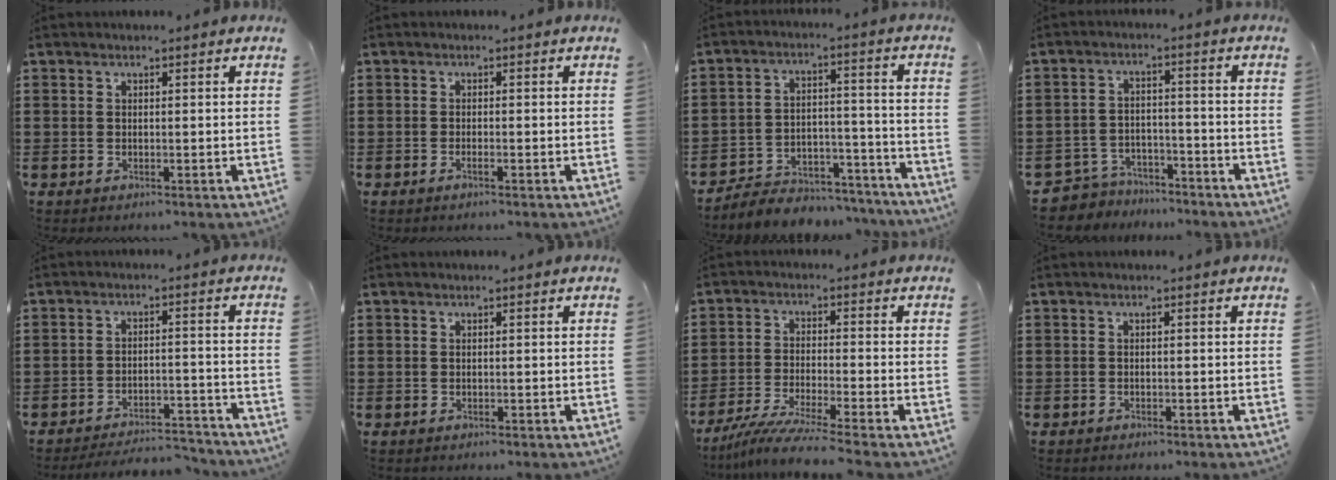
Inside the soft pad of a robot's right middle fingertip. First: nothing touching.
{"total": 0.8, "force": [-0.5, 0.0, 0.7], "torque": [-0.013, -0.005, -0.007]}
{"total": 6.0, "force": [-5.8, 1.3, 0.5], "torque": [-0.006, 0.017, -0.114]}
{"total": 4.4, "force": [-4.3, 1.0, -0.1], "torque": [-0.016, 0.000, -0.093]}
{"total": 4.6, "force": [-4.5, 0.2, 1.0], "torque": [-0.026, -0.004, -0.092]}
{"total": 0.0}
{"total": 5.7, "force": [-5.0, -0.7, 2.6], "torque": [-0.063, -0.025, -0.098]}
{"total": 0.5, "force": [-0.5, 0.0, 0.0], "torque": [-0.003, -0.002, -0.011]}